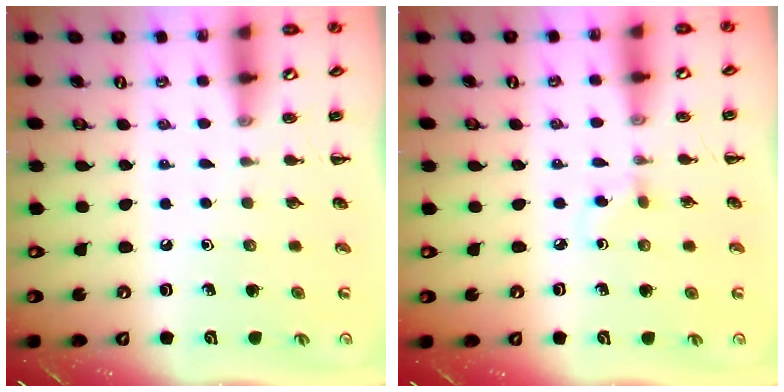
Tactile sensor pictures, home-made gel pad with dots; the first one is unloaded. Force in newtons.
{"total": 2.0, "press": 1.7, "slide": 1.0}